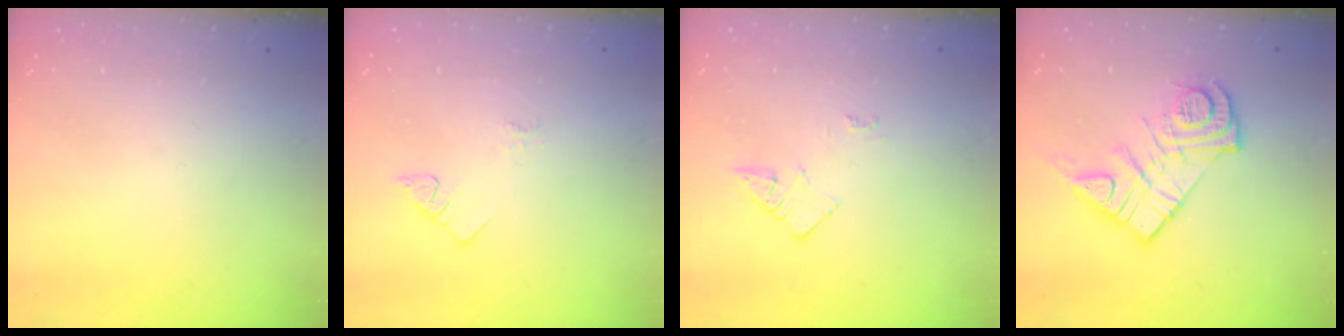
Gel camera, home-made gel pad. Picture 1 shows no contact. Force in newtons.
{"total": 2.3, "press": 2.3, "slide": 0.4}
{"total": 3.0, "press": 3.0, "slide": 0.4}
{"total": 14.7, "press": 14.7, "slide": 1.3}